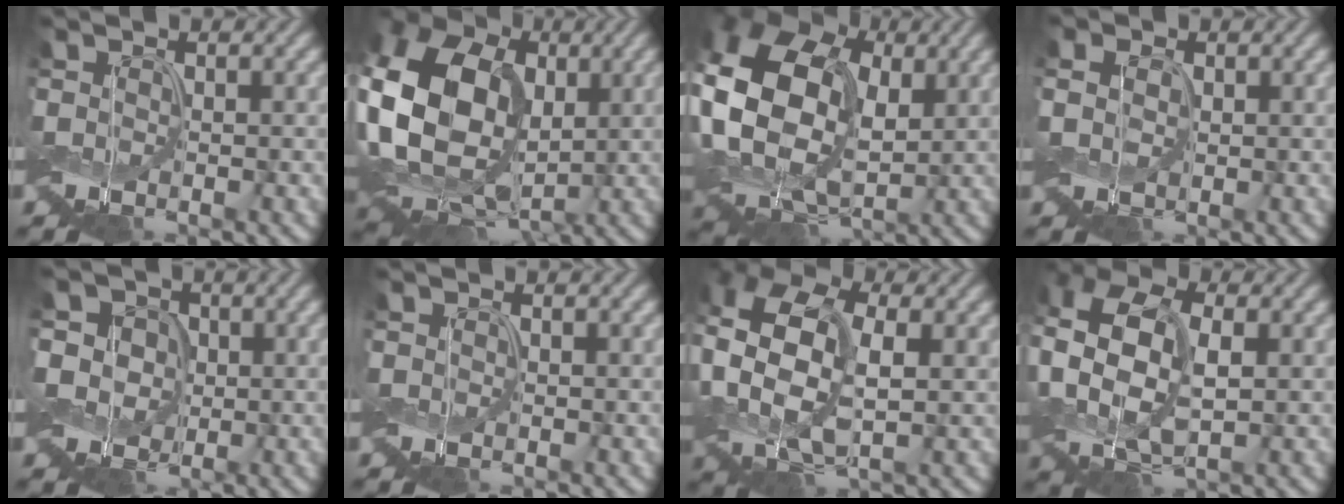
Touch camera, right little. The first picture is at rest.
{"total": 16.5, "force": [1.0, 12.2, 11.1], "torque": [-0.225, 0.012, 0.014]}
{"total": 14.3, "force": [1.7, 10.0, 10.1], "torque": [-0.203, 0.006, 0.035]}
{"total": 1.8, "force": [0.0, 1.4, 1.1], "torque": [-0.026, 0.002, -0.005]}
{"total": 5.6, "force": [0.7, 4.8, 2.7], "torque": [-0.055, 0.021, -0.013]}
{"total": 0.0}
{"total": 10.1, "force": [0.2, 6.3, 8.0], "torque": [-0.187, -0.006, 0.003]}
{"total": 9.3, "force": [-0.6, 6.1, 7.0], "torque": [-0.168, -0.007, -0.009]}